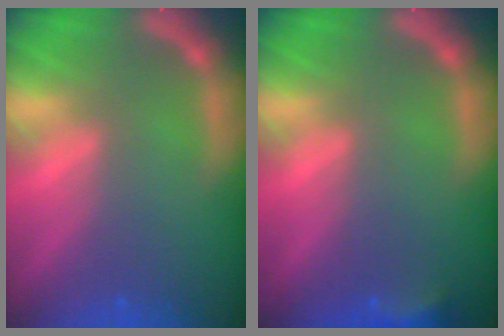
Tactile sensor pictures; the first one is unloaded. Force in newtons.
{"total": 2.4}